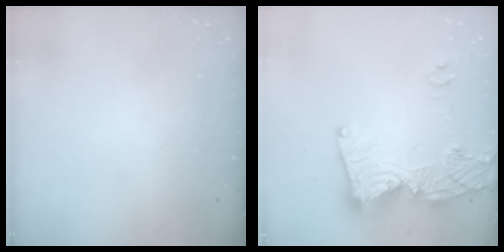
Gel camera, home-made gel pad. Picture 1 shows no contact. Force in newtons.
{"total": 14.9, "press": 14.8, "slide": 1.7}